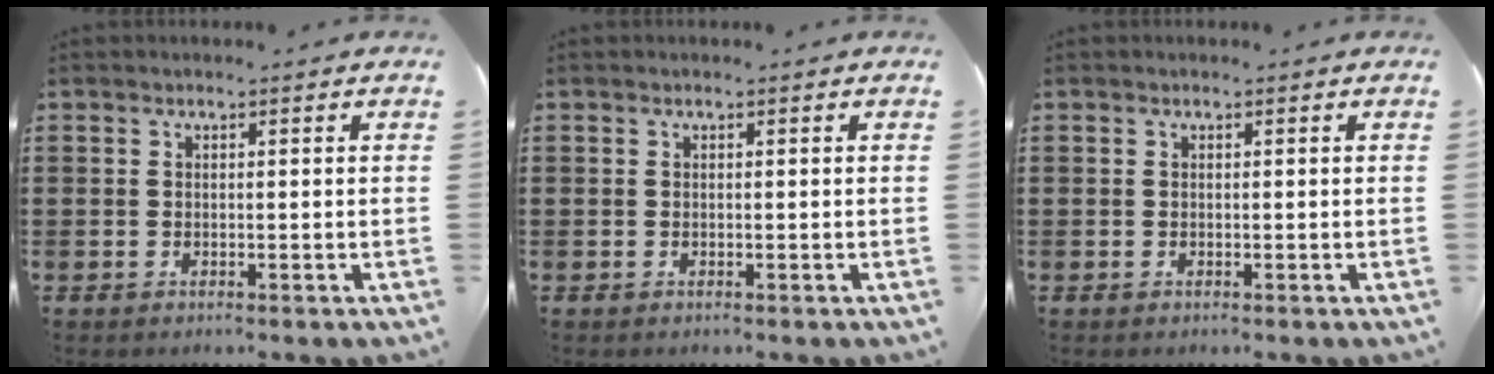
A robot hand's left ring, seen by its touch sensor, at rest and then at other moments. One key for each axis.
{"total": 0.0}
{"total": 0.0}